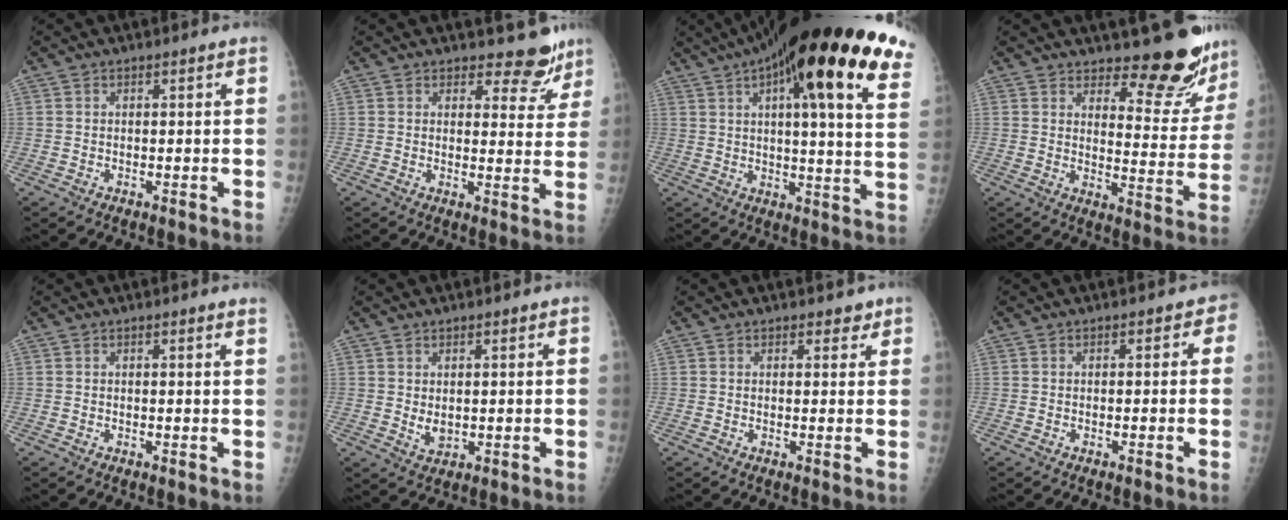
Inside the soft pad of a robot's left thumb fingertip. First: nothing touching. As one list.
[{"total": 6.1, "force": [5.3, 2.9, 1.0], "torque": [0.019, -0.042, 0.059]}, {"total": 30.4, "force": [16.7, 7.0, 24.5], "torque": [-0.300, 0.004, 0.226]}, {"total": 13.6, "force": [12.1, 4.2, 4.7], "torque": [-0.015, -0.112, 0.151]}, {"total": 1.1, "force": [1.0, -0.2, 0.5], "torque": [-0.023, -0.007, 0.007]}, {"total": 2.7, "force": [0.6, 1.9, 1.9], "torque": [-0.026, -0.010, 0.017]}, {"total": 2.0, "force": [1.5, 1.2, 0.7], "torque": [0.010, -0.007, 0.015]}, {"total": 1.4, "force": [-0.1, 1.2, 0.8], "torque": [0.013, 0.007, -0.012]}]